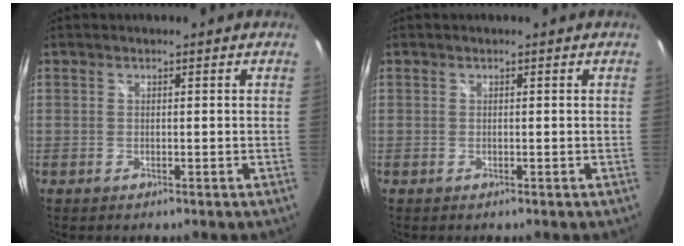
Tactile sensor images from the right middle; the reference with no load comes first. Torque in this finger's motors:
{"motor_torque": [0.21, 0.01, 0.05, 0.00]}